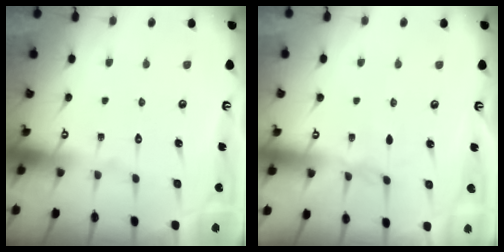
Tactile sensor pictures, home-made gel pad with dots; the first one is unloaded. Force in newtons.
{"total": 2.8, "press": 2.8, "slide": 0.4}